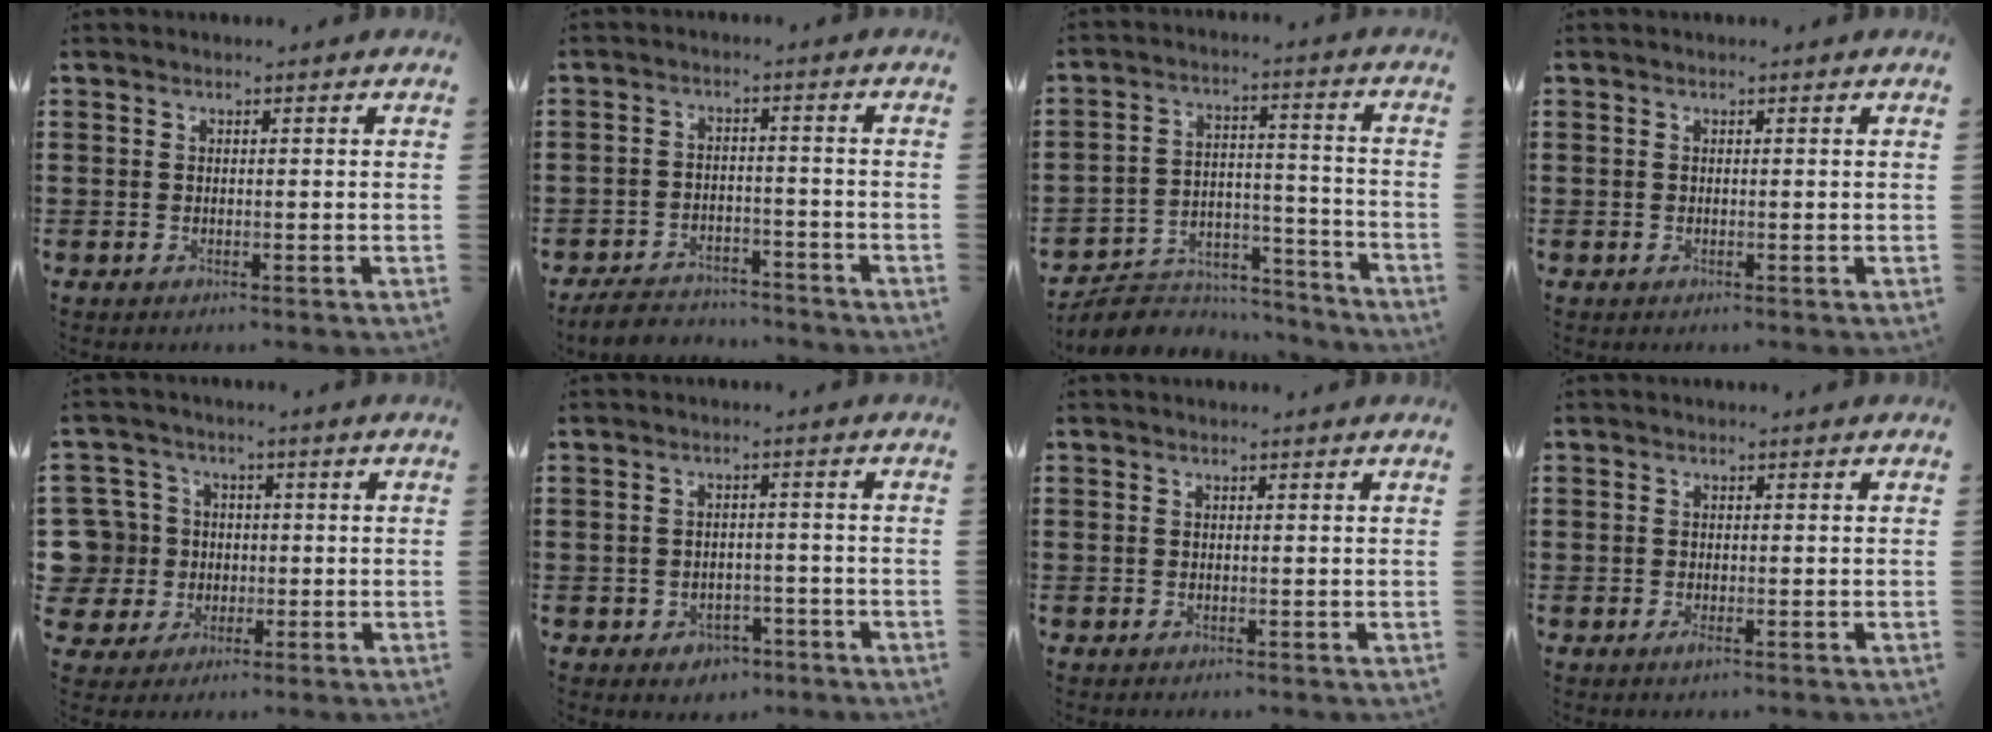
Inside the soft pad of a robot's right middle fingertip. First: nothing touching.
{"total": 4.2, "force": [-4.1, 0.9, 0.2], "torque": [-0.014, 0.007, -0.089]}
{"total": 6.8, "force": [-6.3, 2.4, 0.7], "torque": [-0.012, 0.020, -0.126]}
{"total": 0.0}
{"total": 9.0, "force": [0.5, 8.6, 2.3], "torque": [-0.115, 0.011, 0.010]}
{"total": 2.2, "force": [-1.7, 1.4, 0.4], "torque": [-0.015, 0.003, -0.039]}
{"total": 0.0}
{"total": 0.7, "force": [-0.3, 0.2, 0.6], "torque": [-0.013, -0.005, -0.004]}